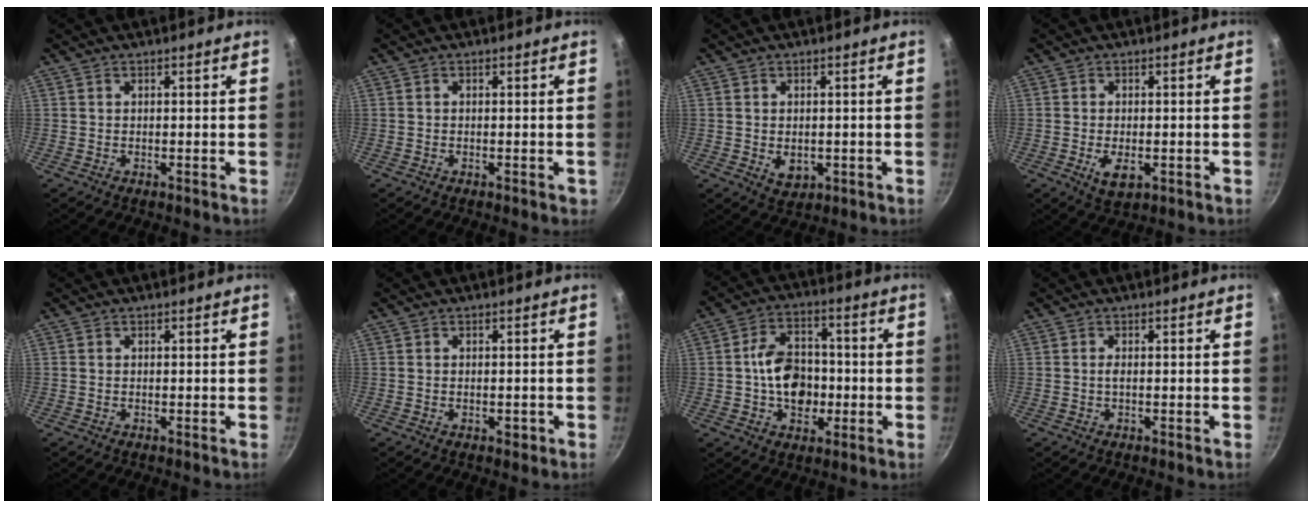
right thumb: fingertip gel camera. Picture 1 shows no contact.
{"total": 0.8, "force": [-0.3, 0.6, 0.5], "torque": [-0.004, 0.002, -0.005]}
{"total": 4.0, "force": [-0.4, 3.0, 2.7], "torque": [-0.037, -0.006, 0.002]}
{"total": 4.9, "force": [-1.3, 2.6, 3.9], "torque": [-0.064, -0.005, -0.015]}
{"total": 0.0}
{"total": 1.6, "force": [-0.5, 1.0, 1.1], "torque": [-0.014, 0.001, -0.008]}
{"total": 12.2, "force": [-1.2, 8.9, 8.3], "torque": [-0.102, 0.020, -0.024]}
{"total": 0.8, "force": [-0.1, 0.2, 0.8], "torque": [-0.022, 0.000, -0.001]}